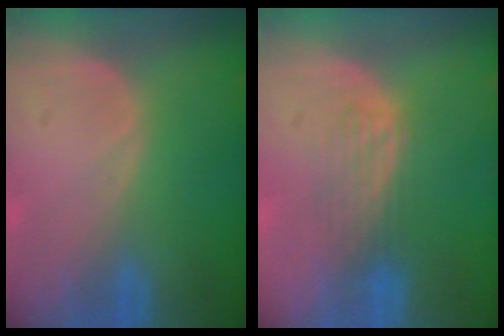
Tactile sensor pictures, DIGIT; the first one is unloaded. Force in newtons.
{"total": 3.5, "press": 3.2, "slide": 1.5}